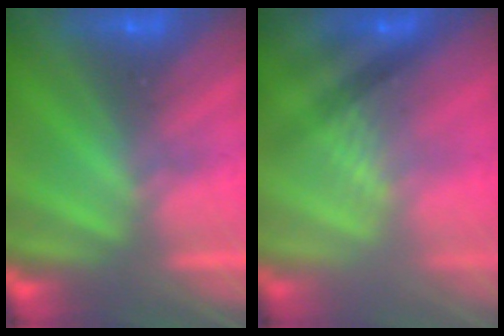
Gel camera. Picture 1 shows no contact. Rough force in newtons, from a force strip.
{"total": 2.2}